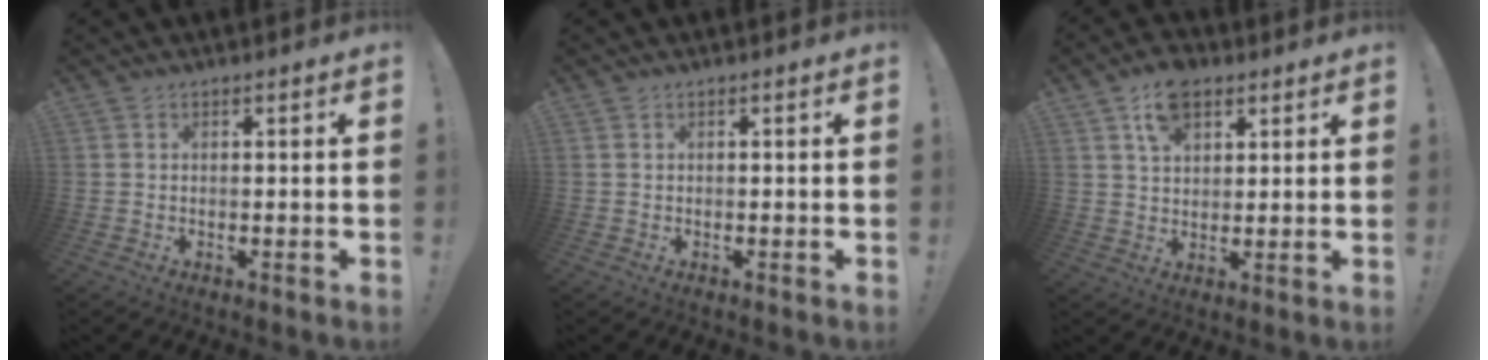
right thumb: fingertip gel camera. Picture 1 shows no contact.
{"total": 0.0}
{"total": 8.6, "force": [4.8, 5.4, 4.7], "torque": [-0.081, -0.007, 0.090]}